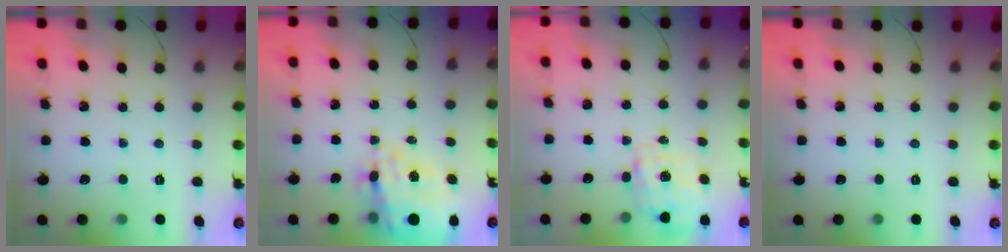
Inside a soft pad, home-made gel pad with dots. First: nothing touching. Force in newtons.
{"total": 17.9, "press": 17.4, "slide": 4.3}
{"total": 1.5, "press": 1.5, "slide": 0.5}
{"total": 0.0}